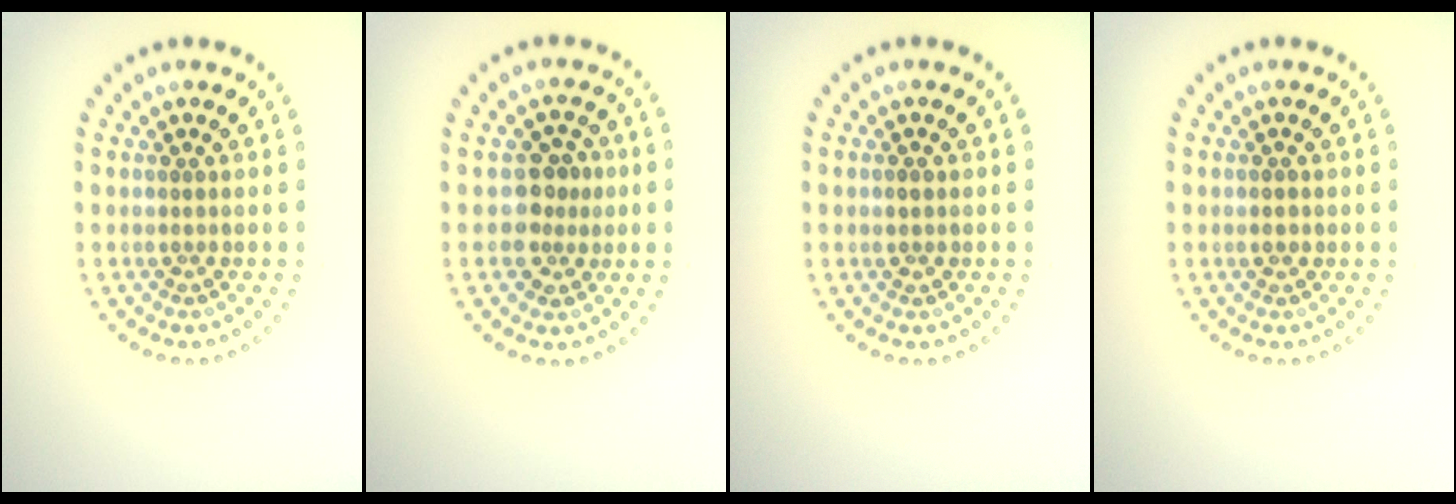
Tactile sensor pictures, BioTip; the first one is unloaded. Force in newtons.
{"total": 2.7, "press": 2.4, "slide": 1.1}
{"total": 1.2, "press": 1.2, "slide": 0.1}
{"total": 1.0, "press": 1.0, "slide": 0.1}